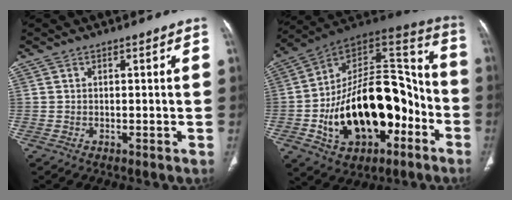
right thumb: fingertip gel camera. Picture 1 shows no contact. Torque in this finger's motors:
{"motor_torque": [2.51, 2.50, 1.62, -1.15, 0.44]}